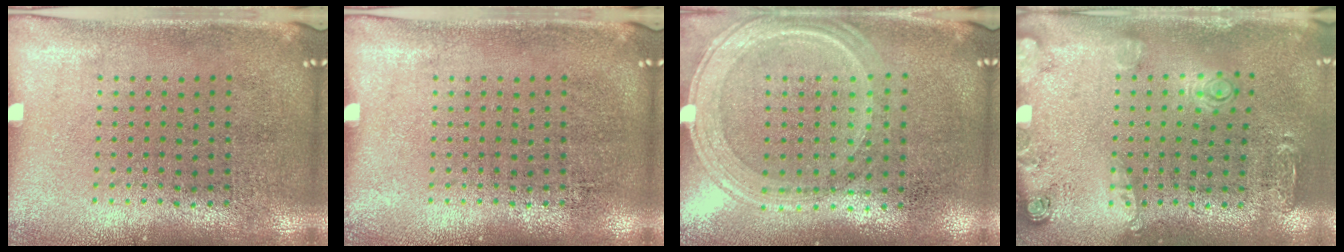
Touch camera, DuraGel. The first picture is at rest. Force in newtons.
{"total": 0.0}
{"total": 1.2, "press": 1.2, "slide": 0.3}
{"total": 1.7, "press": 1.4, "slide": 1.0}